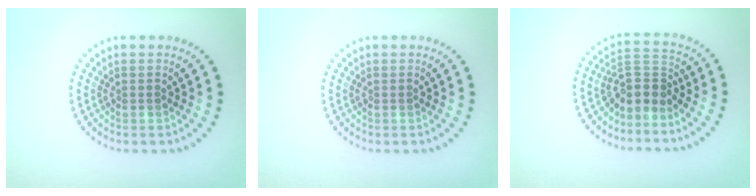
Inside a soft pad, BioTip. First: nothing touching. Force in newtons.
{"total": 0.0}
{"total": 3.3, "press": 2.7, "slide": 1.9}